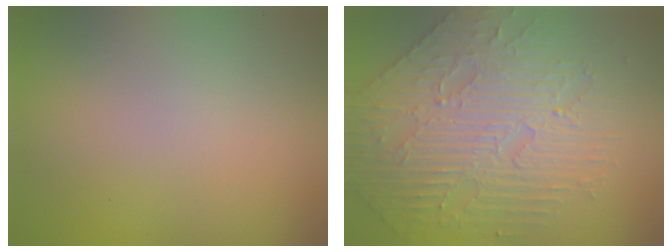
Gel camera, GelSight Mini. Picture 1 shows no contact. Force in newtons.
{"total": 5.1, "press": 4.8, "slide": 1.7}